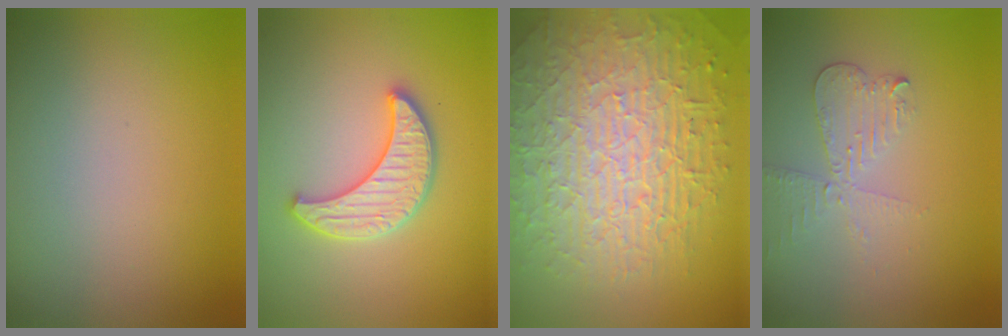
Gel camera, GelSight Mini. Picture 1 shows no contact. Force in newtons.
{"total": 3.8, "press": 3.6, "slide": 1.0}
{"total": 9.8, "press": 6.3, "slide": 7.5}
{"total": 3.0, "press": 2.8, "slide": 1.1}